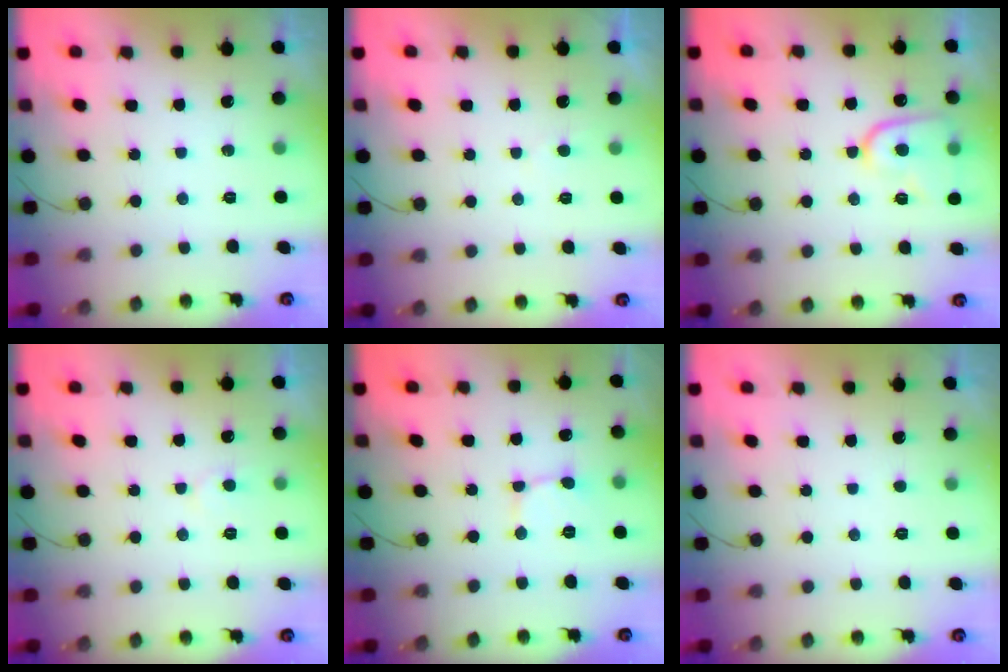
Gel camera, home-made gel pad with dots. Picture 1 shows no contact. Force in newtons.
{"total": 2.0, "press": 2.0, "slide": 0.2}
{"total": 11.3, "press": 11.2, "slide": 1.1}
{"total": 5.6, "press": 5.6, "slide": 0.3}
{"total": 1.6, "press": 1.6, "slide": 0.1}
{"total": 1.6, "press": 1.6, "slide": 0.2}